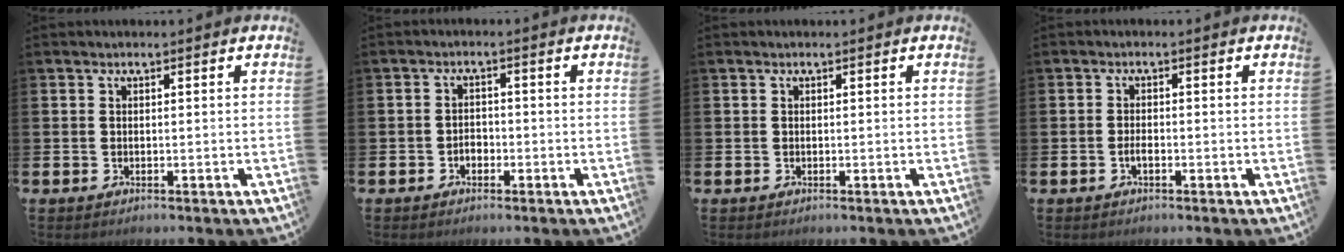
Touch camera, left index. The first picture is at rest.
{"total": 1.7, "force": [-0.9, 1.3, 0.7], "torque": [-0.016, 0.004, -0.020]}
{"total": 0.0}
{"total": 1.4, "force": [-0.6, 0.5, 1.1], "torque": [-0.022, 0.000, -0.012]}